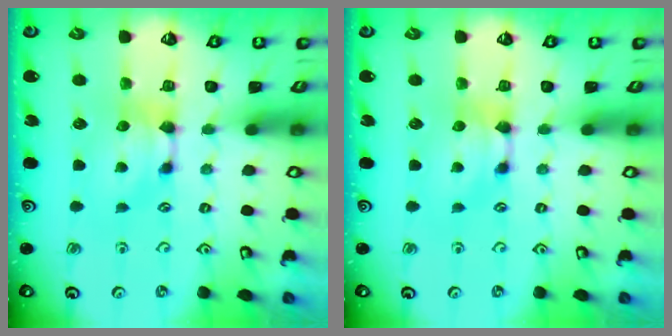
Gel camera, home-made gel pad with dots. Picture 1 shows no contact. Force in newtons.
{"total": 0.0}